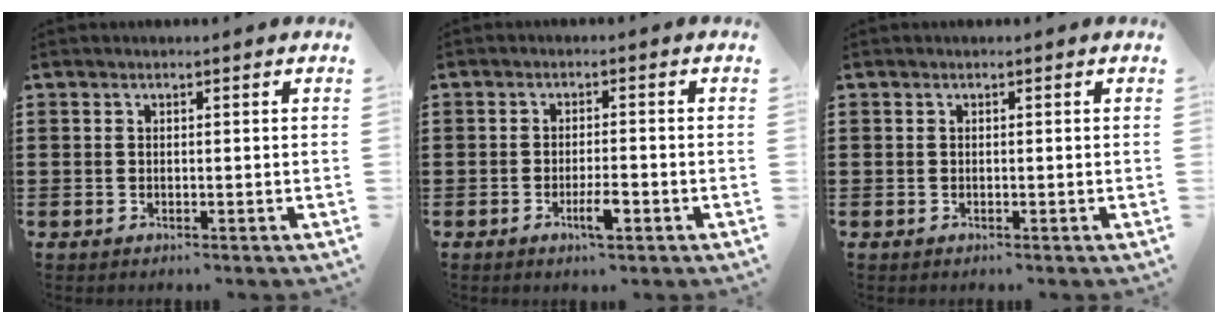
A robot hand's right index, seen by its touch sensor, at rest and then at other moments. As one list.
[{"total": 3.8, "force": [-1.9, 0.8, 3.2], "torque": [-0.059, -0.003, -0.033]}, {"total": 0.0}]